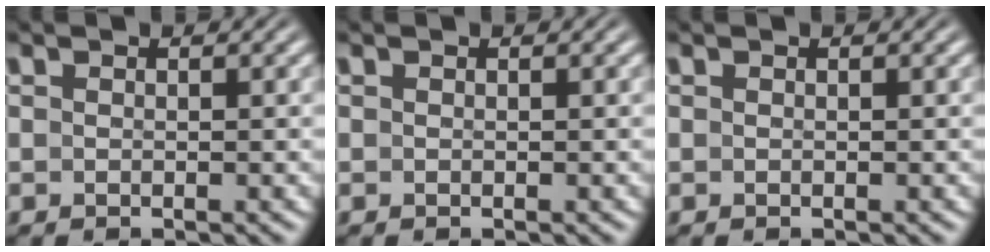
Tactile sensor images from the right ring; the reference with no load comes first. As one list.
[{"total": 0.0}, {"total": 0.0}]